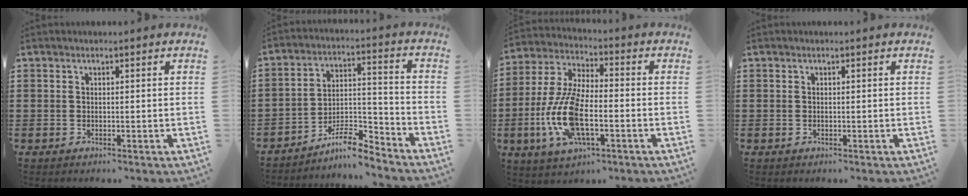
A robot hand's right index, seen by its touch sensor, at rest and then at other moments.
{"total": 8.4, "force": [-7.2, 1.8, 4.0], "torque": [-0.065, 0.021, -0.134]}
{"total": 12.1, "force": [-3.3, 4.9, 10.6], "torque": [-0.250, -0.015, -0.065]}
{"total": 0.0}